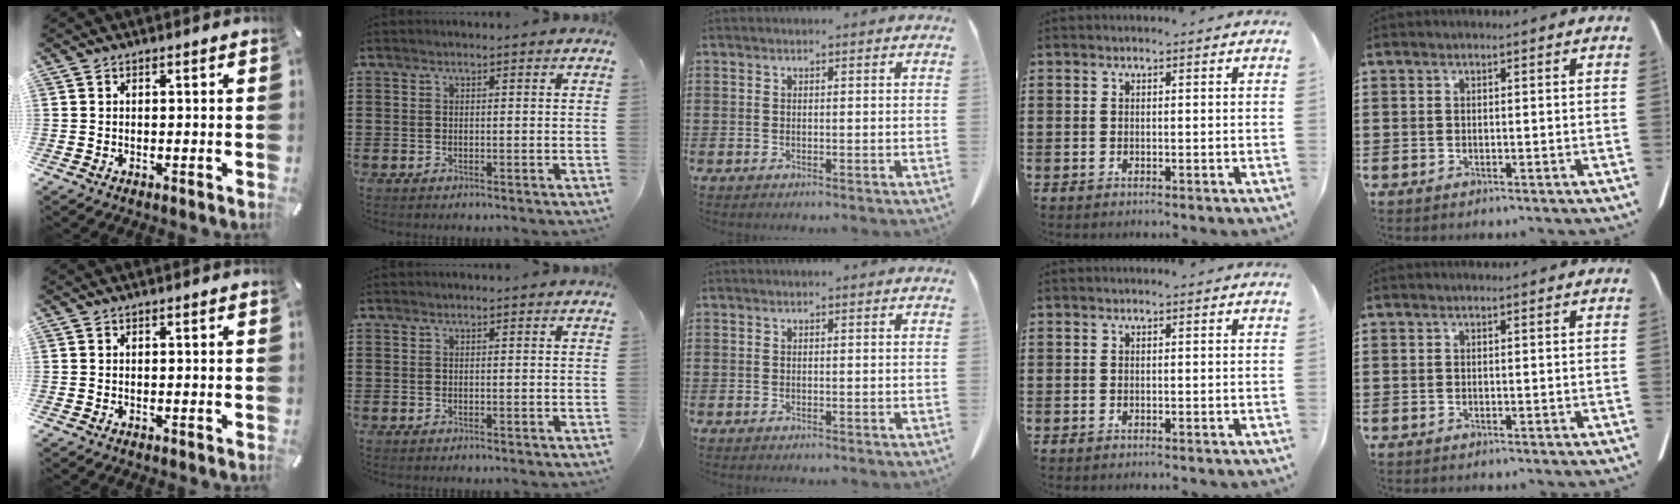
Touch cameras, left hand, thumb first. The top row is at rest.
{}